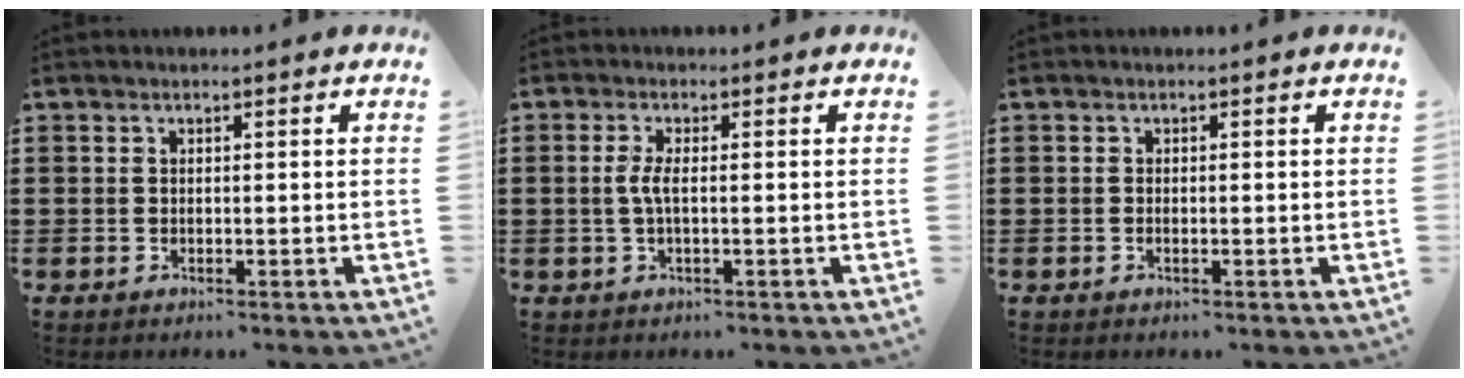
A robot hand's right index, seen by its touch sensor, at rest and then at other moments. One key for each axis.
{"total": 2.9, "fx": -0.2, "fy": 0.6, "fz": 2.8, "tx": -0.068, "ty": -0.006, "tz": -0.010}
{"total": 0.0}